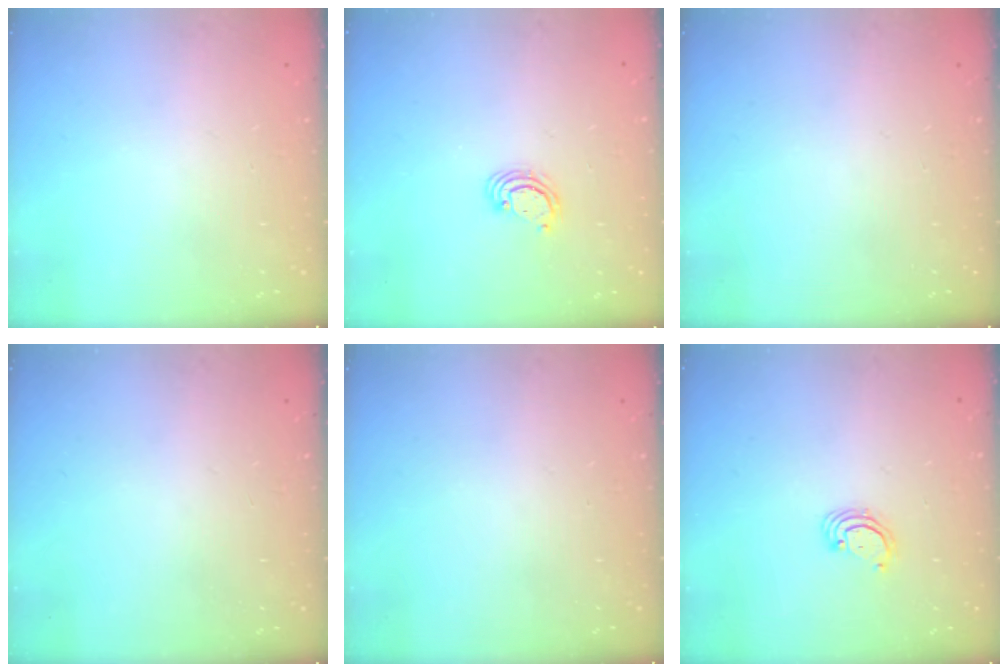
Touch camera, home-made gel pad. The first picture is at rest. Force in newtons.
{"total": 2.5, "press": 2.5, "slide": 0.2}
{"total": 0.0}
{"total": 0.0}
{"total": 0.0}
{"total": 2.5, "press": 2.5, "slide": 0.2}